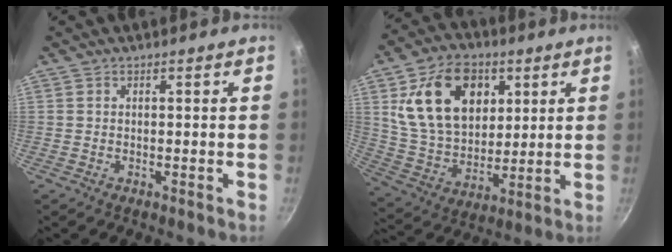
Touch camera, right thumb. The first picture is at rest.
{"total": 20.1, "force": [6.8, 13.8, 13.0], "torque": [-0.195, -0.016, 0.126]}